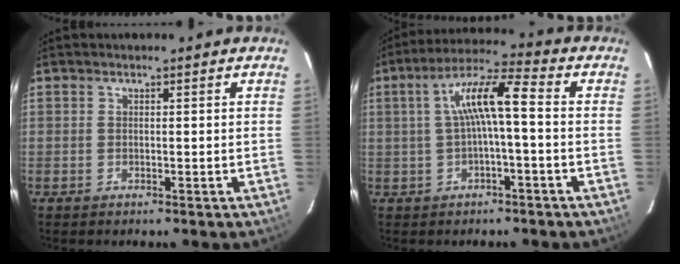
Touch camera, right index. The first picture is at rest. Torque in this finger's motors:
{"motor_torque": [0.64, -0.32, 0.59, 0.17]}